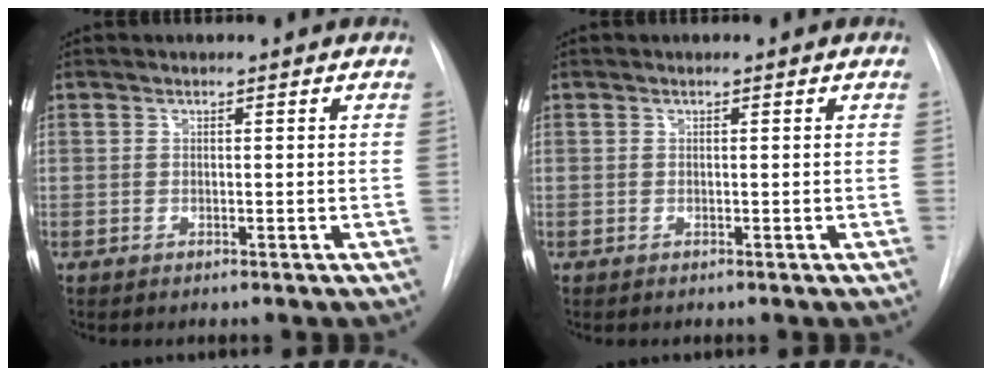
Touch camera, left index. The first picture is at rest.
{"total": 0.0}